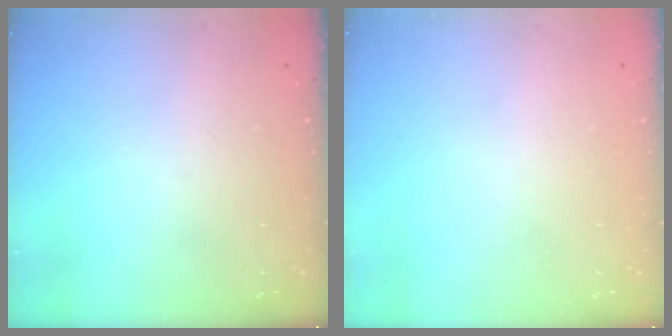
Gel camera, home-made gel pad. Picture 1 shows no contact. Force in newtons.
{"total": 0.0}